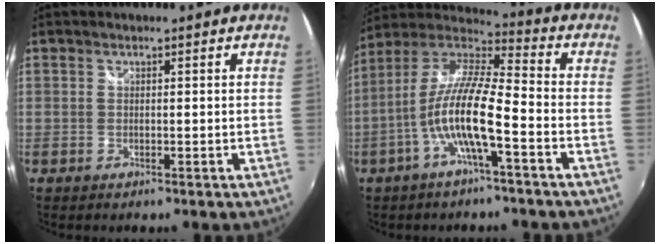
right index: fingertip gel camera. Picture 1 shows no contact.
{"total": 12.9, "force": [-4.5, 1.9, 12.0], "torque": [-0.232, 0.003, -0.088]}